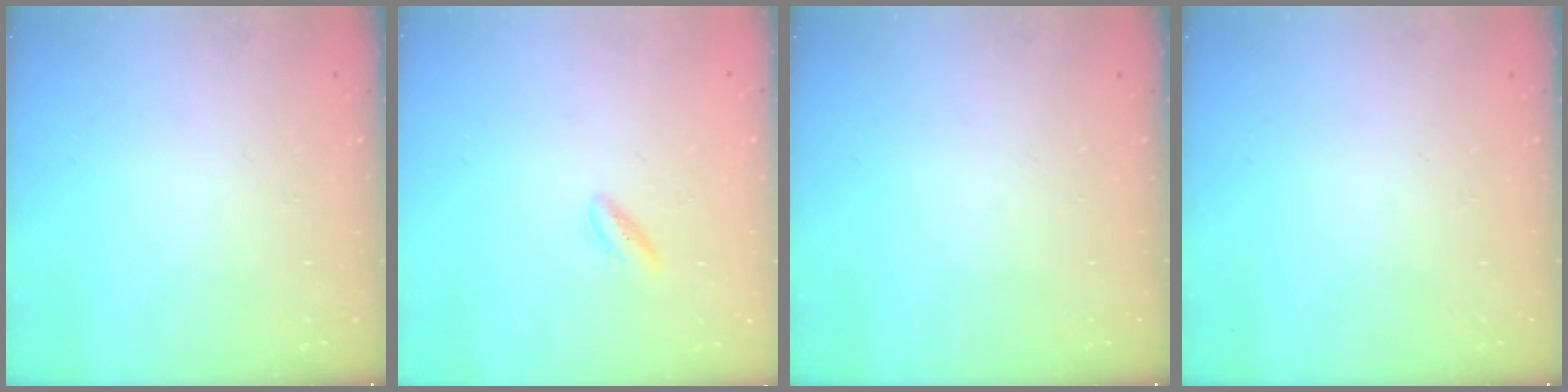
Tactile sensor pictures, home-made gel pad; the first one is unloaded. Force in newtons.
{"total": 2.1, "press": 1.9, "slide": 0.9}
{"total": 0.0}
{"total": 0.0}